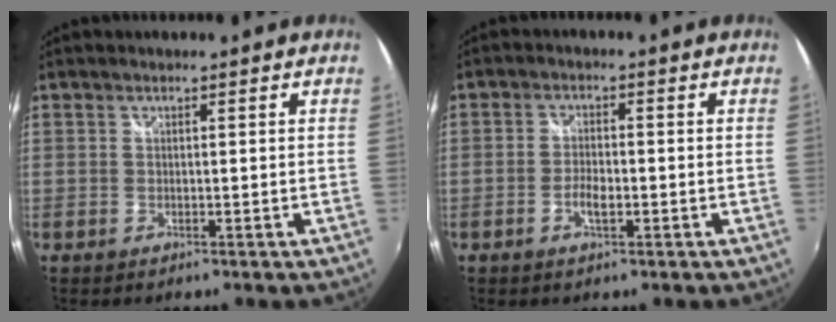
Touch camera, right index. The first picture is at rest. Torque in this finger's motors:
{"motor_torque": [-0.01, 0.01, 0.08, 0.01]}